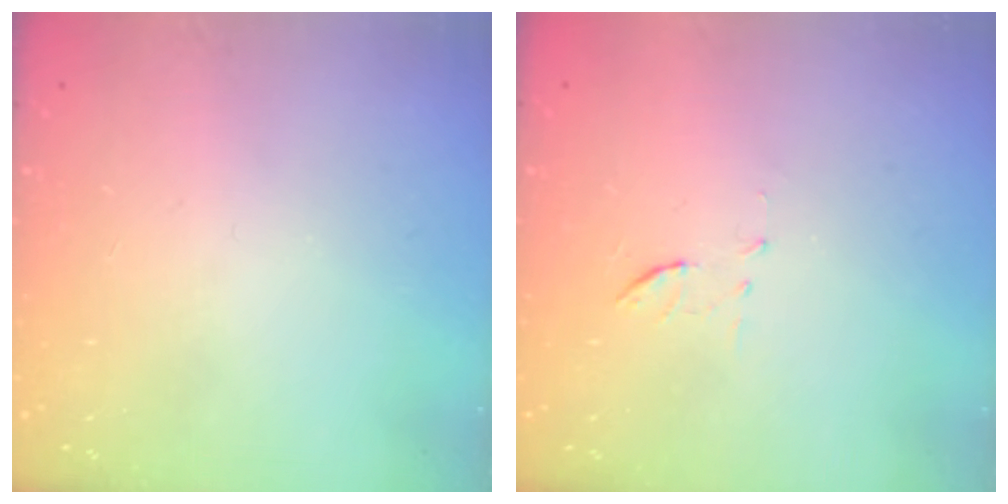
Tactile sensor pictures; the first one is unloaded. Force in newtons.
{"total": 6.2, "press": 6.0, "slide": 1.8}